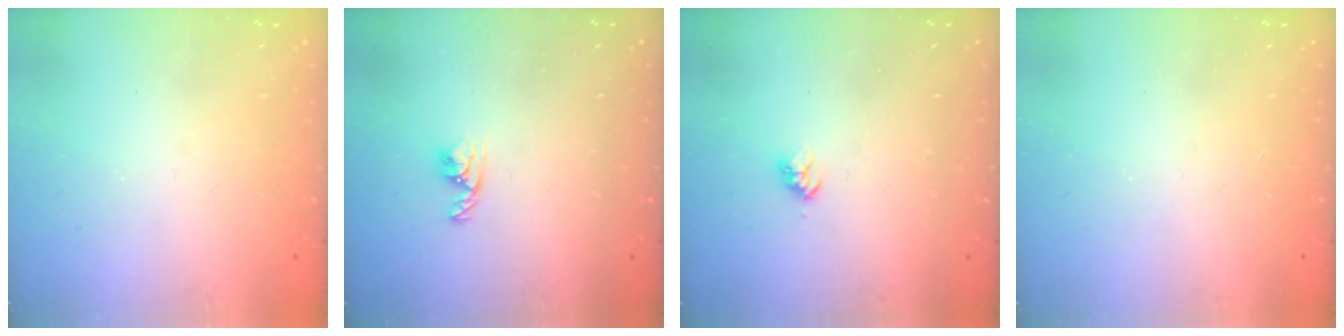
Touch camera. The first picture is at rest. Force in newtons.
{"total": 4.3, "press": 4.2, "slide": 0.8}
{"total": 3.1, "press": 3.1, "slide": 0.4}
{"total": 1.7, "press": 1.7, "slide": 0.2}